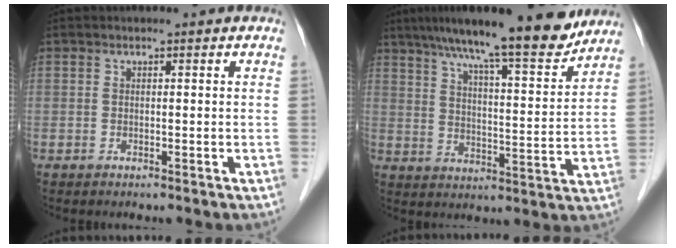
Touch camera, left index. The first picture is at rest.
{"total": 16.6, "force": [13.9, 1.4, 9.0], "torque": [-0.136, 0.001, 0.205]}